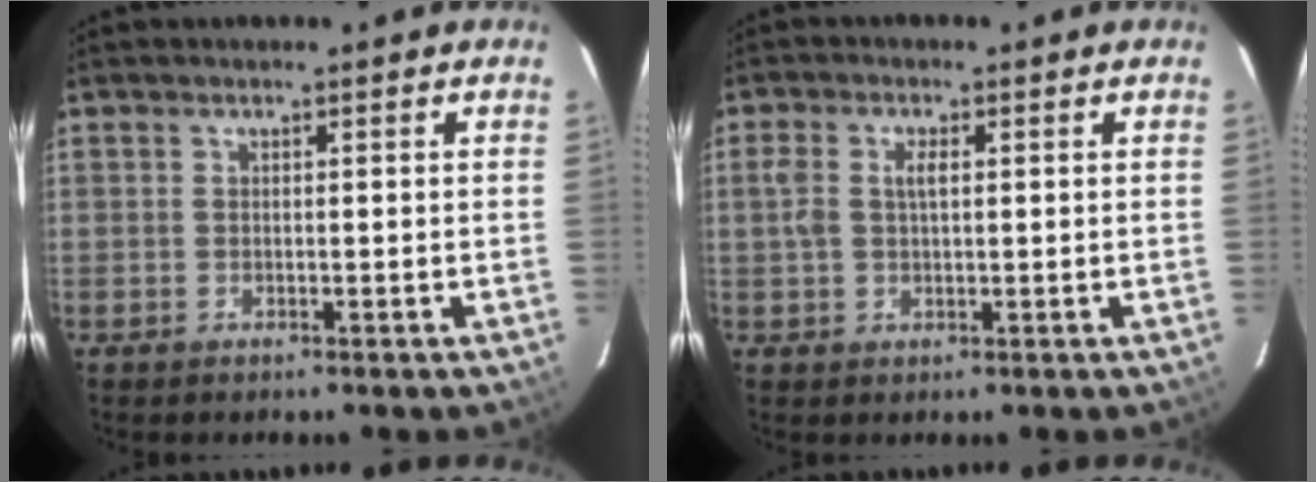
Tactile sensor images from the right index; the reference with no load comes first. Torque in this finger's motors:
{"motor_torque": [0.02, -0.09, 0.18, 0.07]}